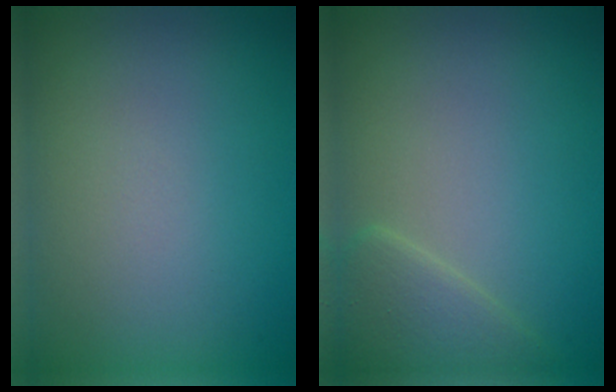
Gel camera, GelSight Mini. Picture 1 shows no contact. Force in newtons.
{"total": 2.7, "press": 2.6, "slide": 0.2}